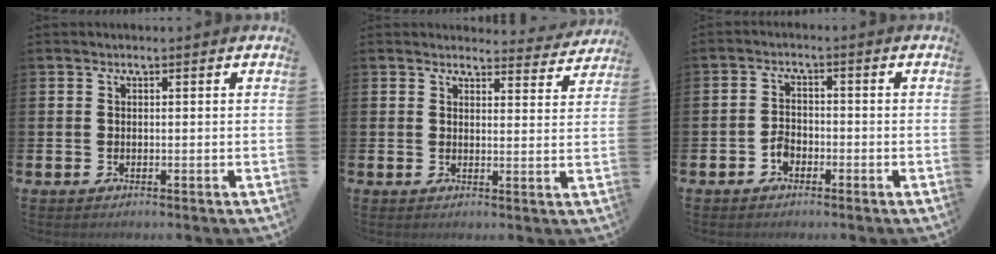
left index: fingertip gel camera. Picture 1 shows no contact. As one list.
[{"total": 3.4, "force": [3.3, 0.7, 0.0], "torque": [0.013, -0.028, 0.054]}, {"total": 2.3, "force": [-1.5, 1.5, 0.9], "torque": [-0.020, 0.006, -0.031]}]